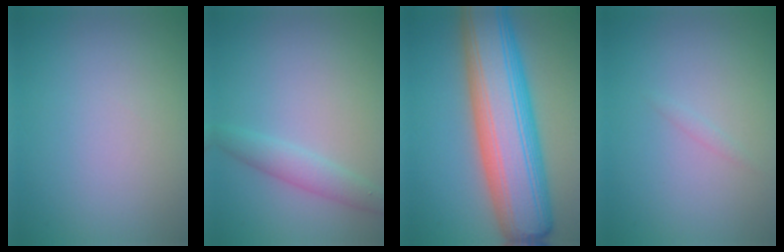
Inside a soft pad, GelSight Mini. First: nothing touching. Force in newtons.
{"total": 2.3, "press": 2.3, "slide": 0.0}
{"total": 13.1, "press": 13.1, "slide": 0.4}
{"total": 0.5, "press": 0.5, "slide": 0.0}